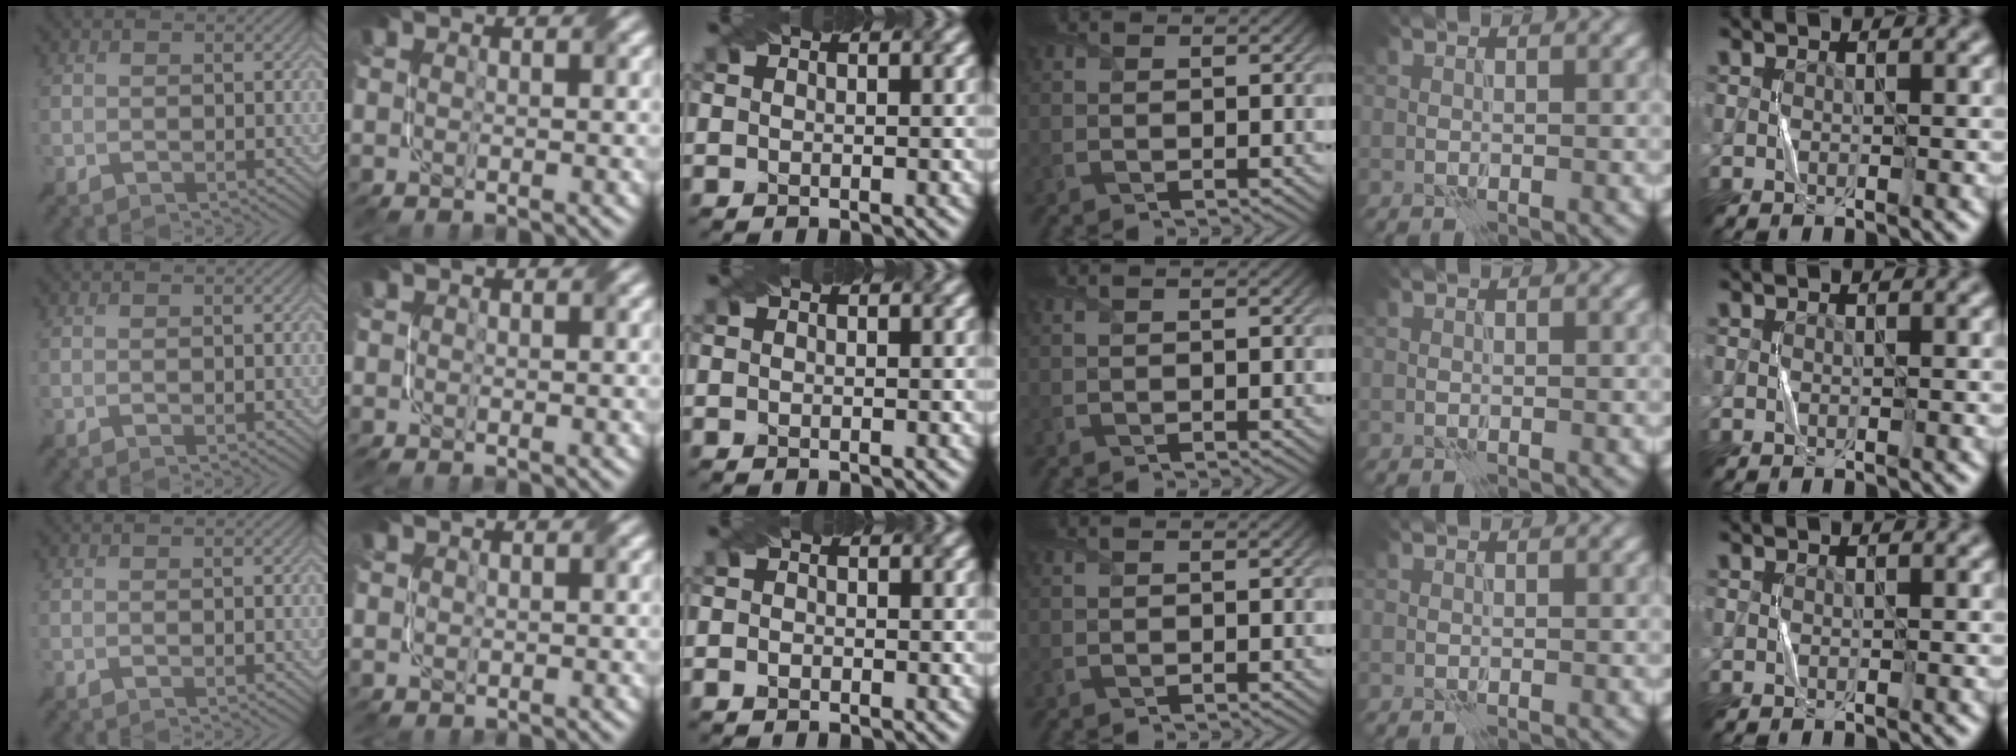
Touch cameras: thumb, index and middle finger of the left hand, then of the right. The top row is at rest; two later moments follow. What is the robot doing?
{"motion": "fold", "object": "coffee filter"}